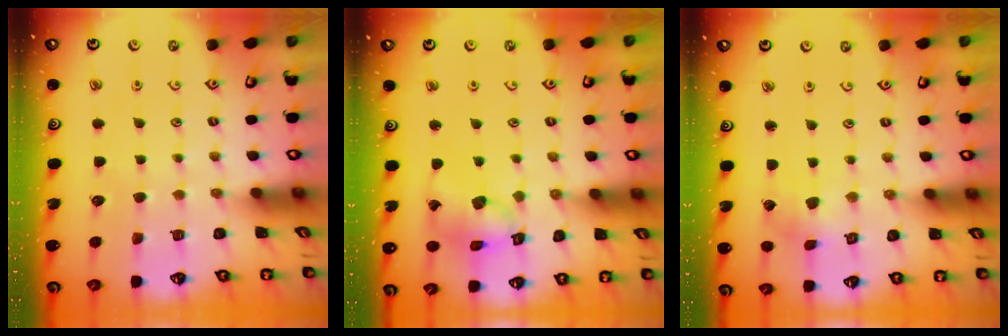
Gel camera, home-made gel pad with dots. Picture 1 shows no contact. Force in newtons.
{"total": 11.8, "press": 11.7, "slide": 1.5}
{"total": 2.5, "press": 2.5, "slide": 0.3}